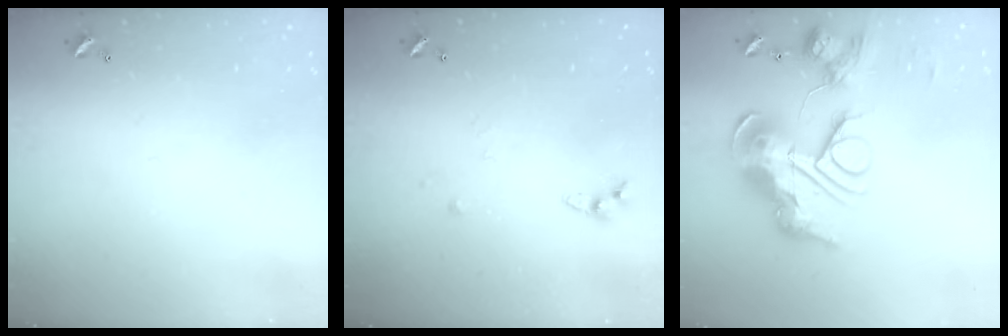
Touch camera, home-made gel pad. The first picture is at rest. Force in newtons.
{"total": 4.9, "press": 4.9, "slide": 0.4}
{"total": 0.7, "press": 0.7, "slide": 0.0}